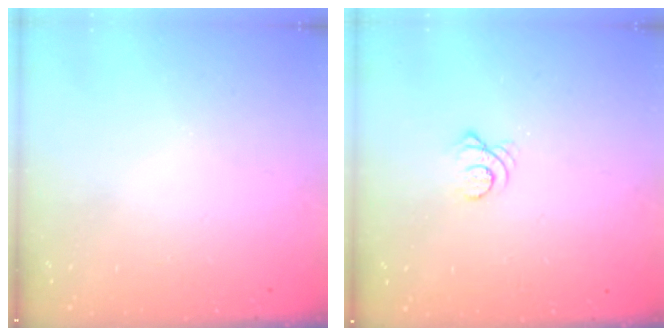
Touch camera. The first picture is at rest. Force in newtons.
{"total": 3.0, "press": 2.9, "slide": 0.3}